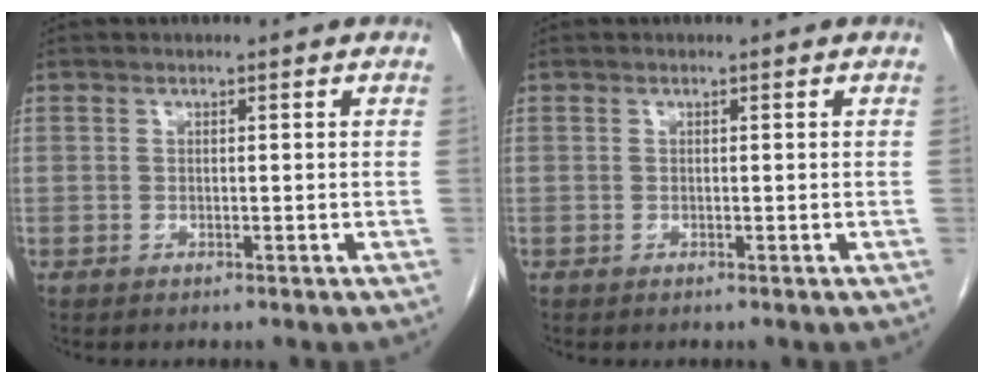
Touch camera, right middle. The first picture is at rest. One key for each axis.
{"total": 0.0}